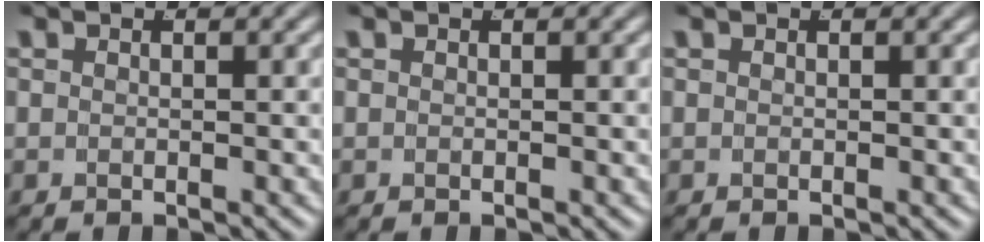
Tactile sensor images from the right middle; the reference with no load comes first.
{"total": 0.0}
{"total": 0.0}